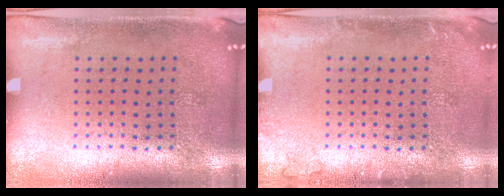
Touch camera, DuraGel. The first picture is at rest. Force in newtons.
{"total": 1.0, "press": 1.0, "slide": 0.1}